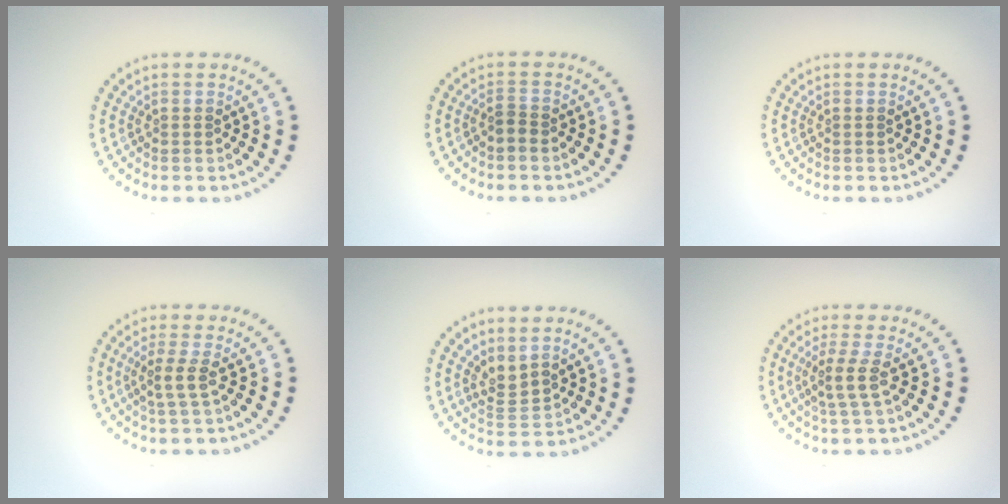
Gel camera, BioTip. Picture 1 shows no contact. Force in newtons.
{"total": 1.1, "press": 0.9, "slide": 0.7}
{"total": 0.0}
{"total": 1.8, "press": 1.4, "slide": 1.1}
{"total": 2.2, "press": 1.6, "slide": 1.6}
{"total": 2.1, "press": 1.6, "slide": 1.4}